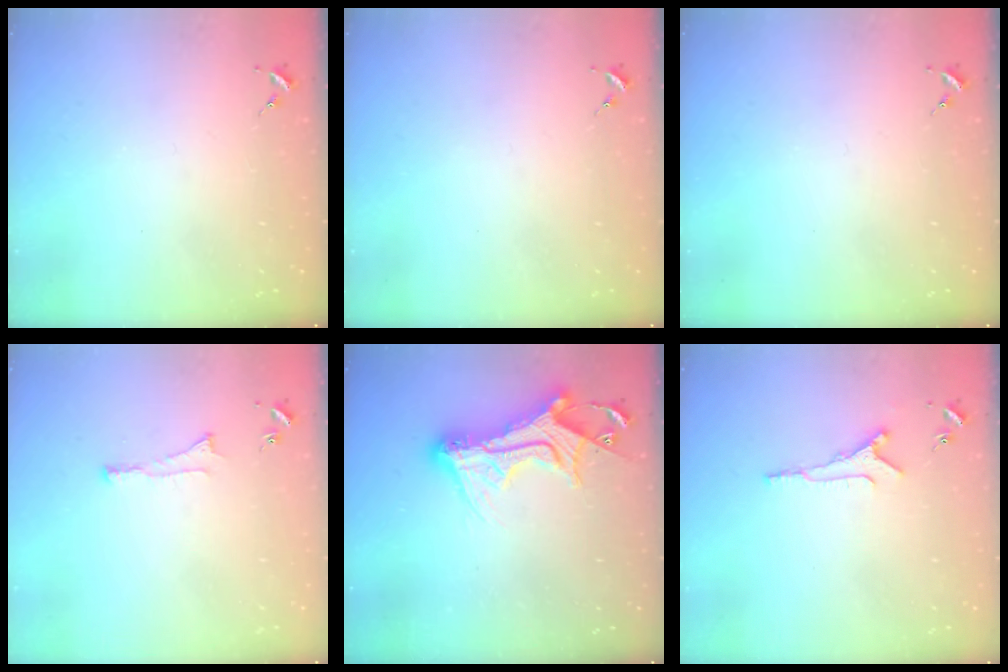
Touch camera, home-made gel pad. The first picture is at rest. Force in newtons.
{"total": 0.0}
{"total": 0.0}
{"total": 3.7, "press": 3.6, "slide": 0.6}
{"total": 15.5, "press": 15.4, "slide": 1.5}
{"total": 7.1, "press": 7.0, "slide": 0.8}